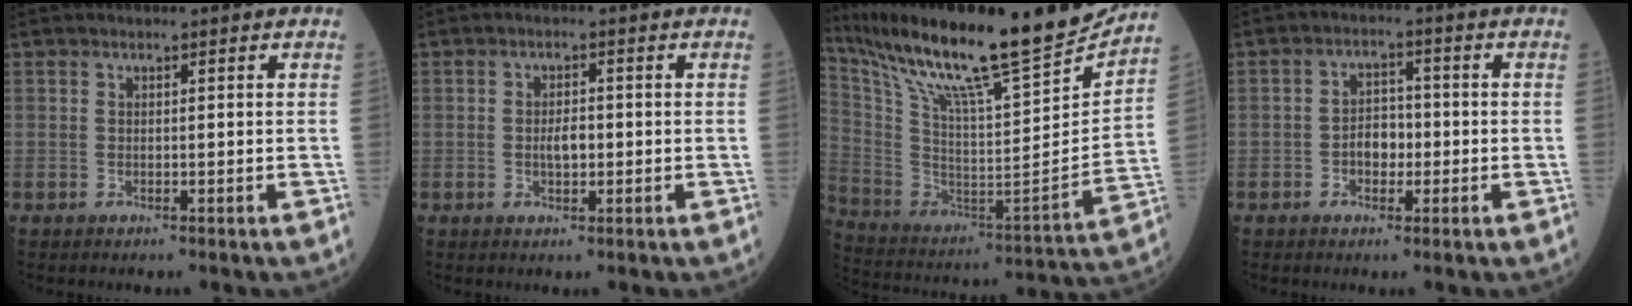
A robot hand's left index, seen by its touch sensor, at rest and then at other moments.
{"total": 2.5, "force": [-0.4, 1.1, 2.3], "torque": [-0.043, 0.001, -0.006]}
{"total": 26.7, "force": [22.5, 1.6, 14.3], "torque": [-0.268, -0.043, 0.358]}
{"total": 4.0, "force": [-1.0, 2.6, 2.9], "torque": [-0.051, 0.011, -0.021]}